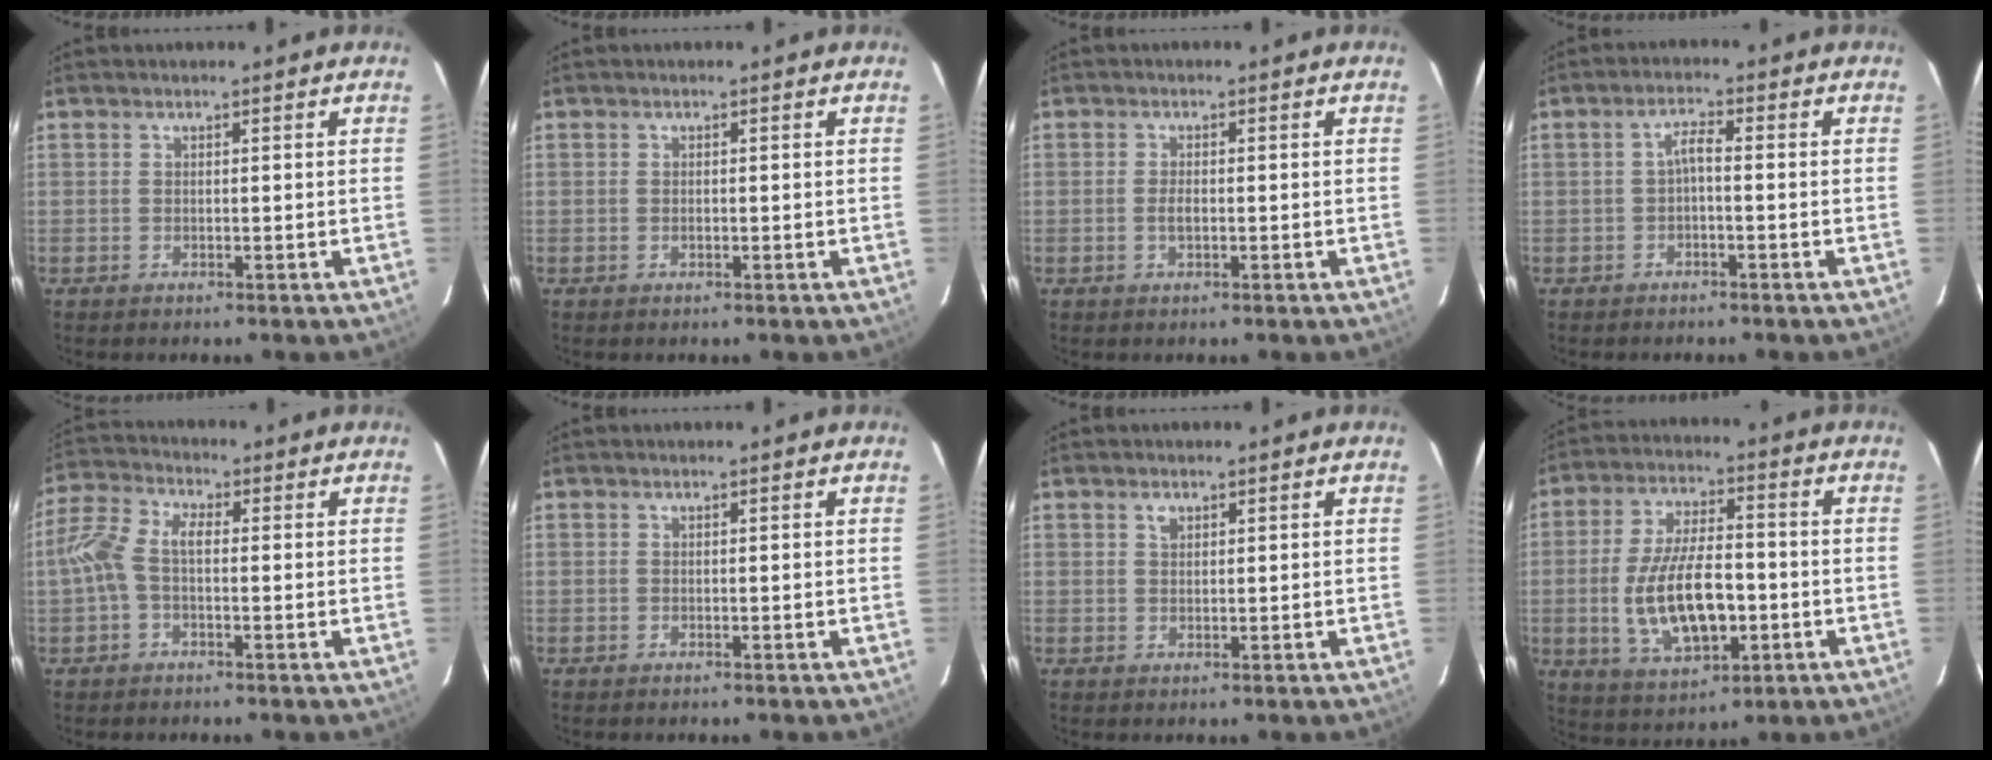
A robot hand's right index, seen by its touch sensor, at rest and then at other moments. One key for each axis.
{"total": 0.5, "fx": -0.2, "fy": 0.4, "fz": 0.4, "tx": -0.007, "ty": 0.000, "tz": -0.002}
{"total": 1.7, "fx": -0.4, "fy": 0.8, "fz": 1.5, "tx": -0.031, "ty": -0.001, "tz": -0.008}
{"total": 2.1, "fx": -0.7, "fy": 0.4, "fz": 2.0, "tx": -0.040, "ty": 0.007, "tz": -0.014}
{"total": 6.6, "fx": -0.8, "fy": 3.4, "fz": 5.6, "tx": -0.129, "ty": 0.021, "tz": -0.021}
{"total": 0.0}
{"total": 1.3, "fx": 0.8, "fy": 0.8, "fz": 0.6, "tx": -0.011, "ty": 0.003, "tz": 0.015}
{"total": 14.9, "fx": -2.9, "fy": 6.6, "fz": 13.0, "tx": -0.259, "ty": -0.006, "tz": -0.038}